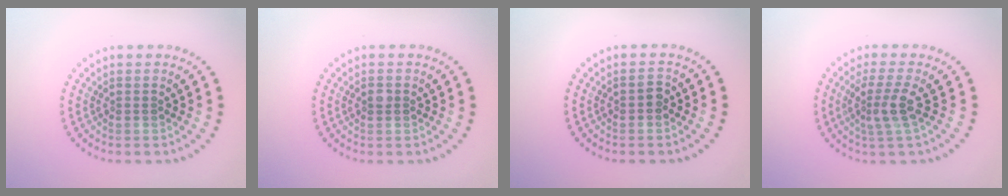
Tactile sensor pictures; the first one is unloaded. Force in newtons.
{"total": 0.9, "press": 0.9, "slide": 0.1}
{"total": 1.1, "press": 1.1, "slide": 0.0}
{"total": 2.7, "press": 2.1, "slide": 1.8}